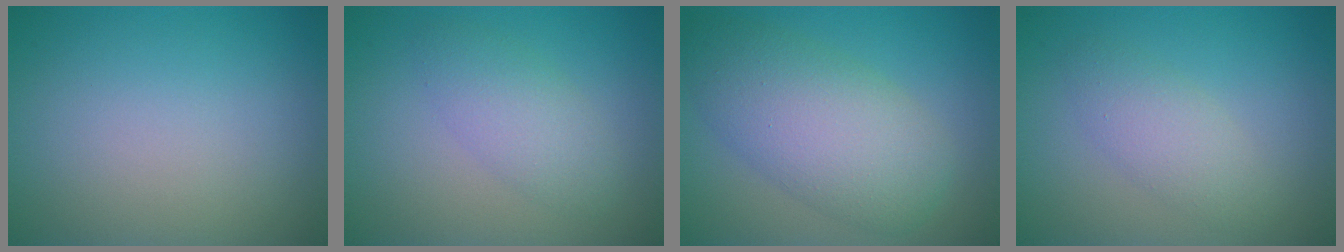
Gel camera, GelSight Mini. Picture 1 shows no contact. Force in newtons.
{"total": 3.0, "press": 3.0, "slide": 0.0}
{"total": 7.3, "press": 7.3, "slide": 0.1}
{"total": 2.5, "press": 2.5, "slide": 0.2}